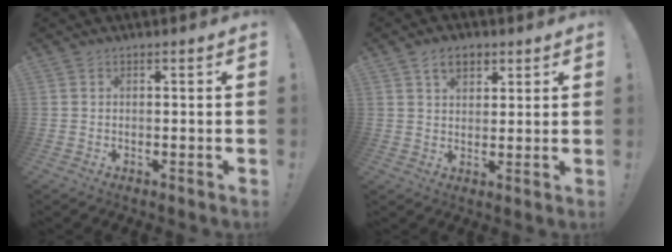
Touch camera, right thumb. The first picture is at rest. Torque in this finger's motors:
{"motor_torque": [-0.54, 0.60, 0.15, -0.04, 0.16]}